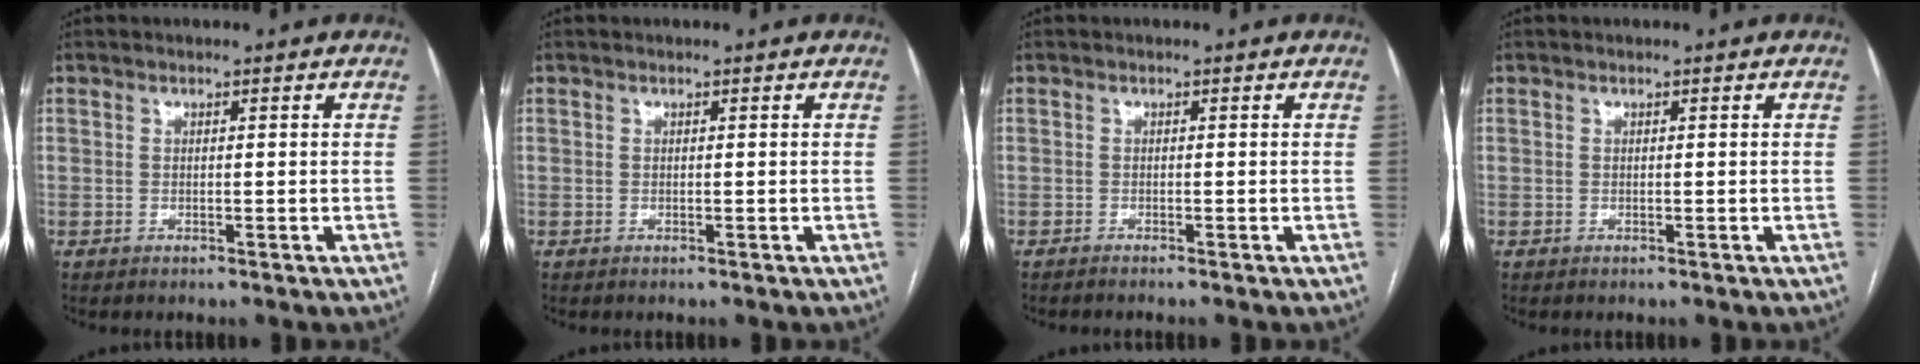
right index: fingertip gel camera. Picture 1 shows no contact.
{"total": 0.0}
{"total": 1.2, "force": [-1.1, -0.2, 0.5], "torque": [-0.005, 0.002, -0.015]}
{"total": 0.0}